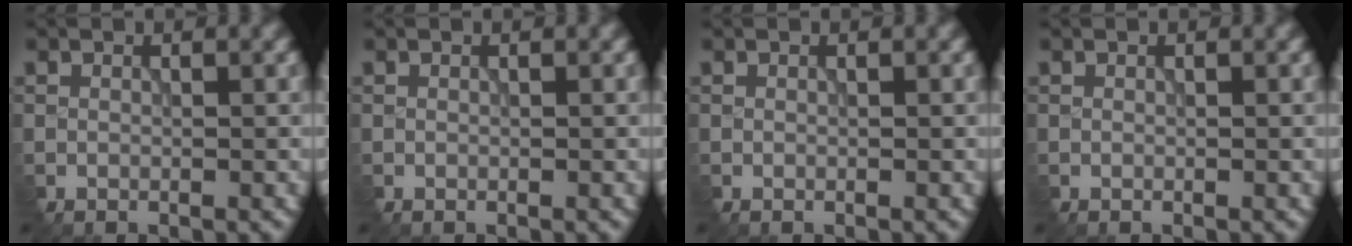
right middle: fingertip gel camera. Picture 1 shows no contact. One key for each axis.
{"total": 0.0}
{"total": 0.0}
{"total": 0.0}